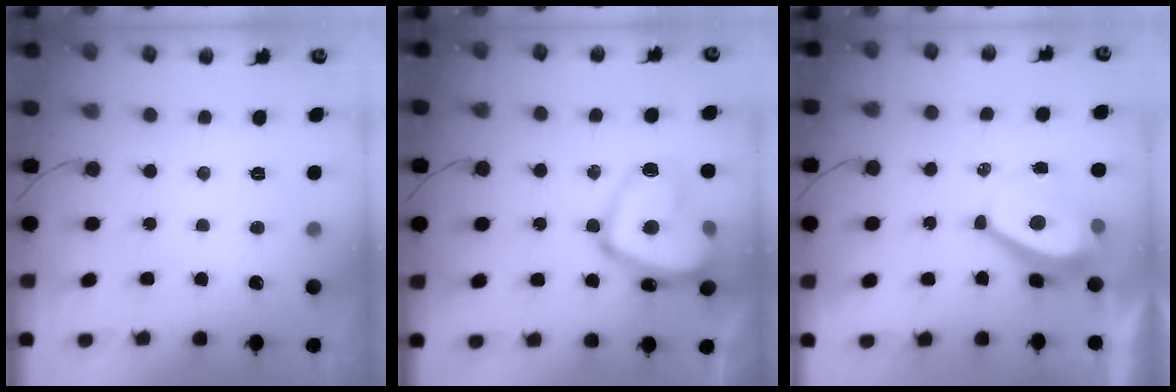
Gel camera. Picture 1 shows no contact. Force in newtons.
{"total": 19.1, "press": 19.0, "slide": 1.8}
{"total": 4.5, "press": 4.5, "slide": 0.4}